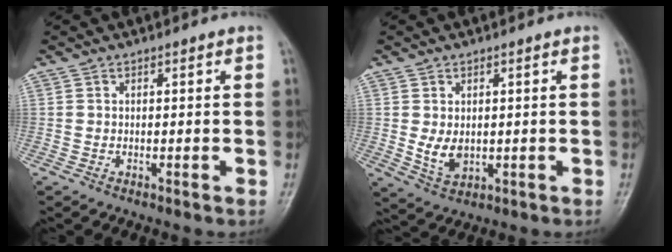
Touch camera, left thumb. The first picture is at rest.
{"total": 5.0, "force": [0.1, 3.4, 3.7], "torque": [-0.056, -0.011, 0.014]}